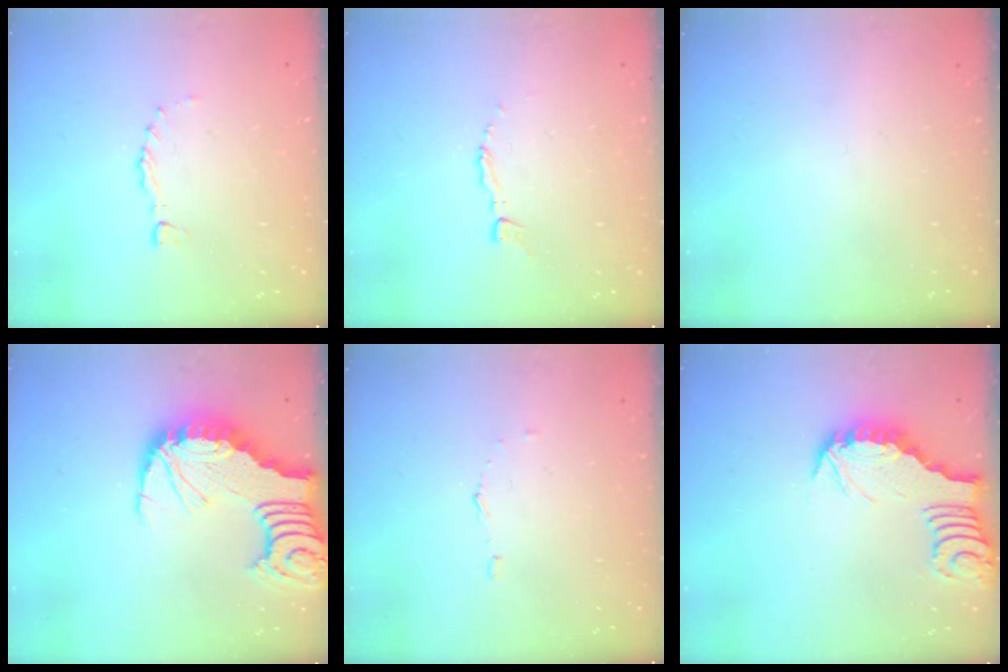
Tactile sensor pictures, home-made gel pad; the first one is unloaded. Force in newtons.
{"total": 2.9, "press": 2.9, "slide": 0.2}
{"total": 0.0}
{"total": 8.1, "press": 8.0, "slide": 0.8}
{"total": 3.4, "press": 3.4, "slide": 0.3}
{"total": 2.6, "press": 2.6, "slide": 0.2}